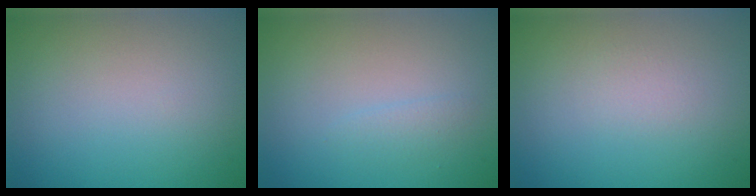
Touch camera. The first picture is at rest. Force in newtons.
{"total": 0.9, "press": 0.9, "slide": 0.1}
{"total": 0.9, "press": 0.8, "slide": 0.1}